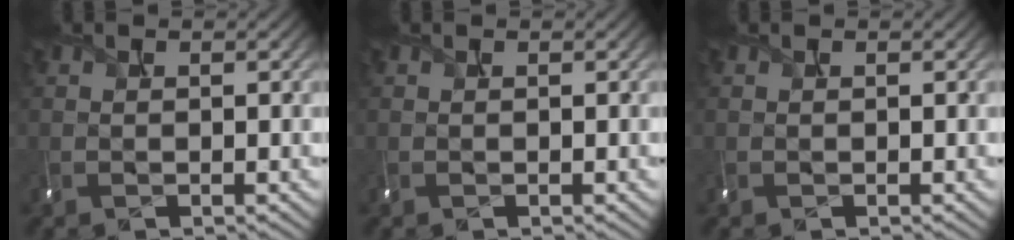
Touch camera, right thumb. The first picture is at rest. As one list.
[{"total": 0.0}, {"total": 0.0}]